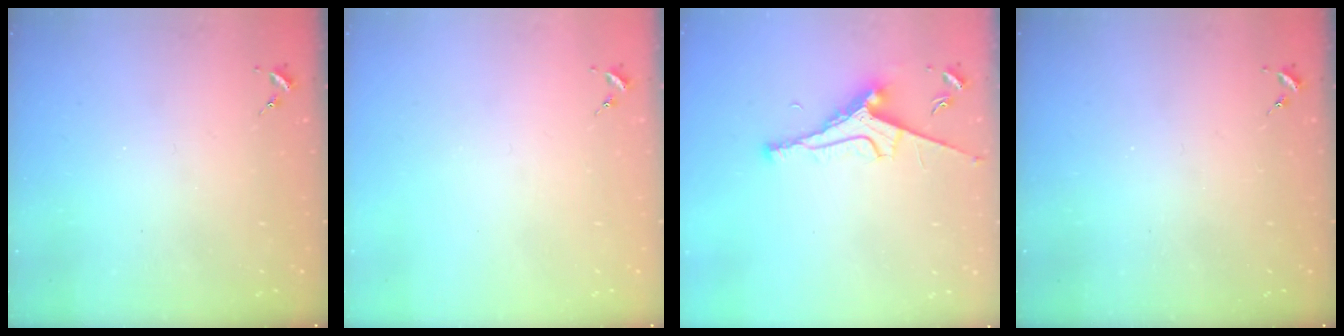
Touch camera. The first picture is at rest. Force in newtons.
{"total": 0.0}
{"total": 9.2, "press": 9.1, "slide": 1.3}
{"total": 0.0}